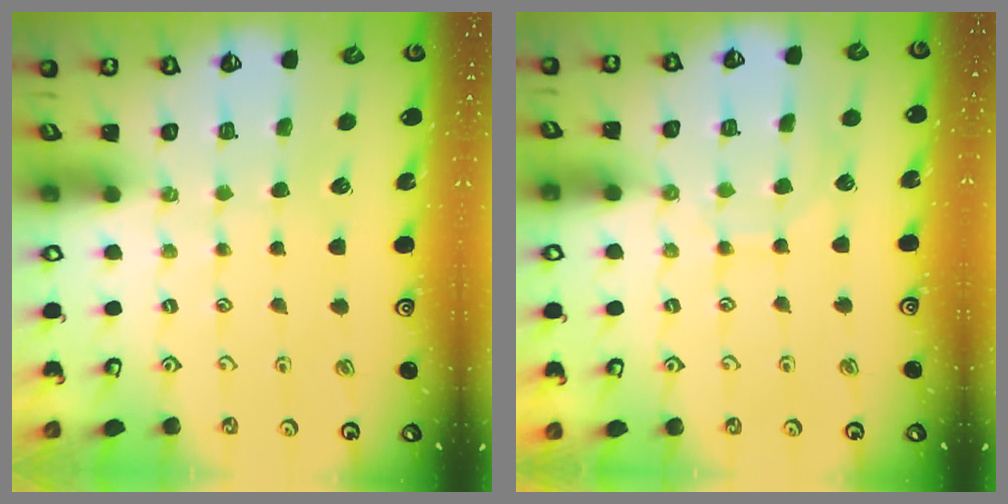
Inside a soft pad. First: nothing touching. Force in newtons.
{"total": 7.1, "press": 7.1, "slide": 0.4}